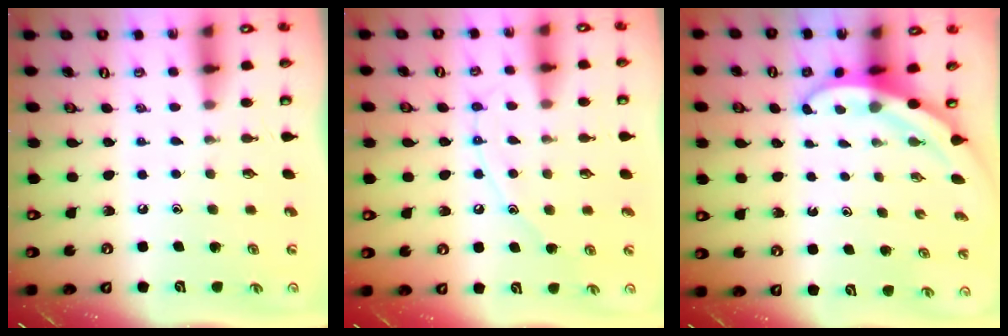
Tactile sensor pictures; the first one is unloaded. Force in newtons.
{"total": 9.5, "press": 9.4, "slide": 0.8}
{"total": 3.2, "press": 3.2, "slide": 0.1}